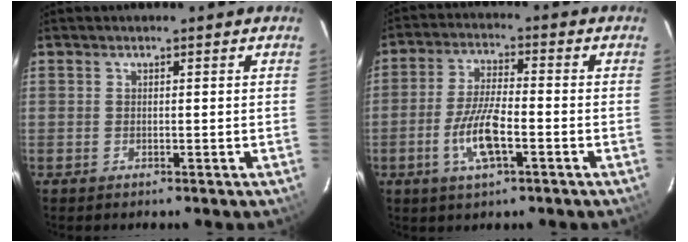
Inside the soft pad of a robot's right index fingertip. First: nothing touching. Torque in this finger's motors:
{"motor_torque": [1.58, -0.36, 0.57, 0.11]}